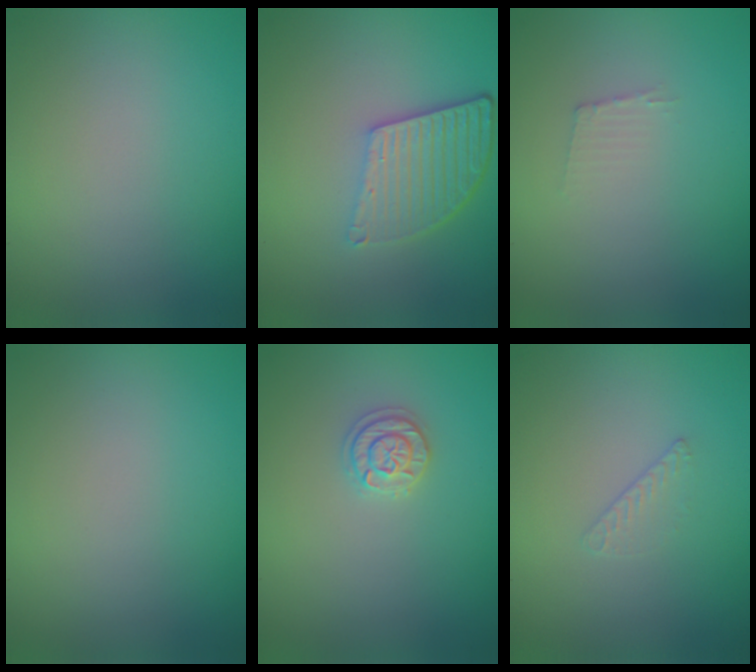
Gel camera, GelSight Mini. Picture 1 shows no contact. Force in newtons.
{"total": 5.4, "press": 3.9, "slide": 3.8}
{"total": 1.1, "press": 1.0, "slide": 0.2}
{"total": 0.0}
{"total": 1.8, "press": 1.8, "slide": 0.1}
{"total": 0.6, "press": 0.3, "slide": 0.5}